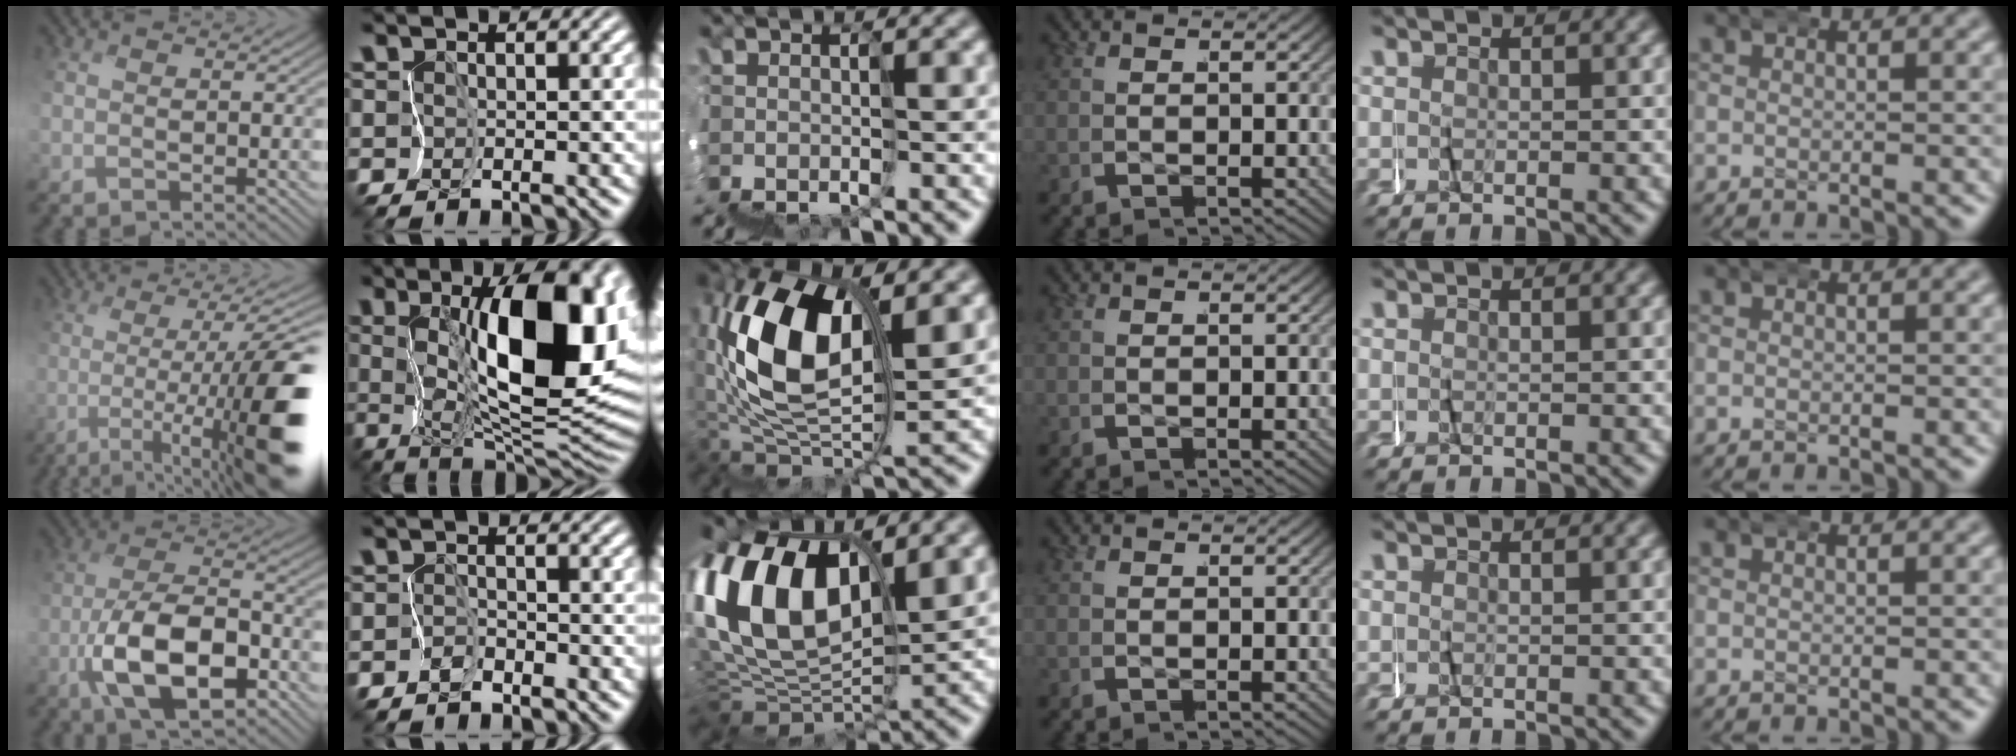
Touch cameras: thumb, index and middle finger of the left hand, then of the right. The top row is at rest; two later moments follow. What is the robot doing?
{"motion": "wrap", "object": "felt sheet"}